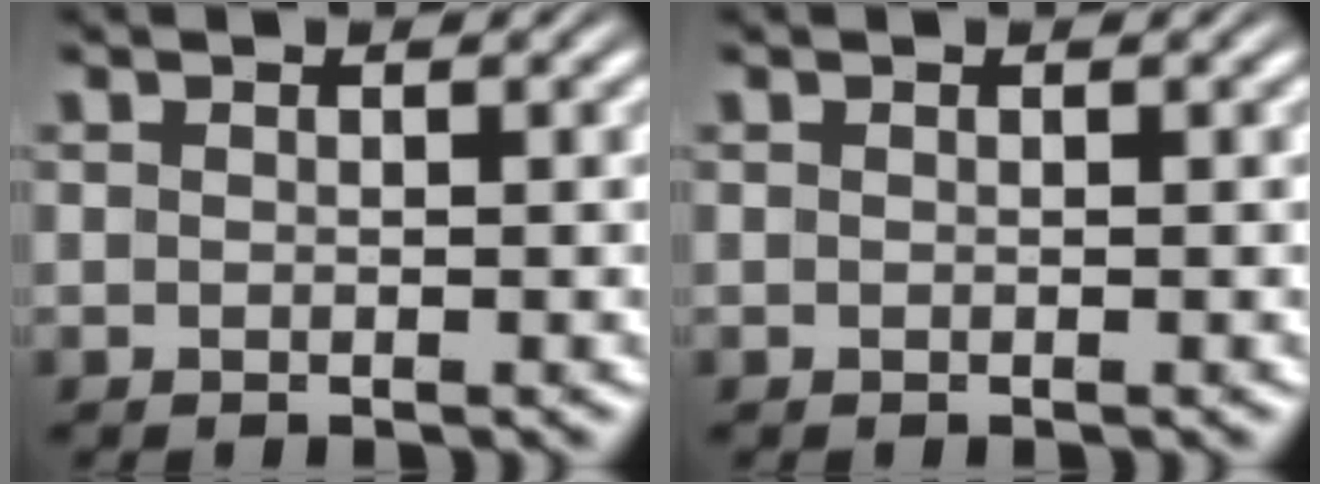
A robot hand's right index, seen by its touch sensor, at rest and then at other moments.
{"total": 0.0}